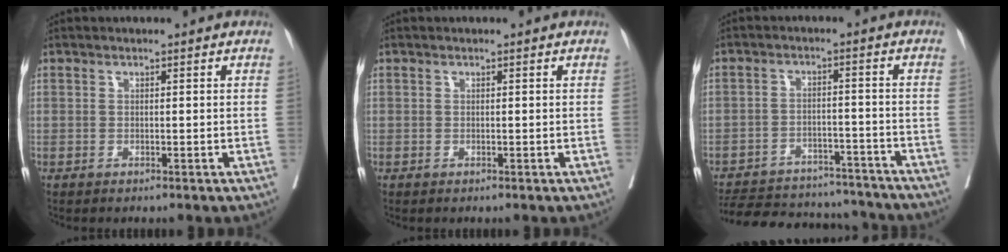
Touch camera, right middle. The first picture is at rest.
{"total": 0.0}
{"total": 18.9, "force": [-17.3, 5.3, 5.3], "torque": [-0.120, 0.001, -0.238]}